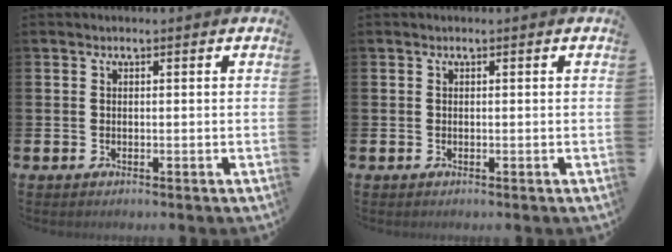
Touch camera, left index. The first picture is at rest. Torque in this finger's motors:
{"motor_torque": [0.10, 0.04, 0.02, 0.01]}